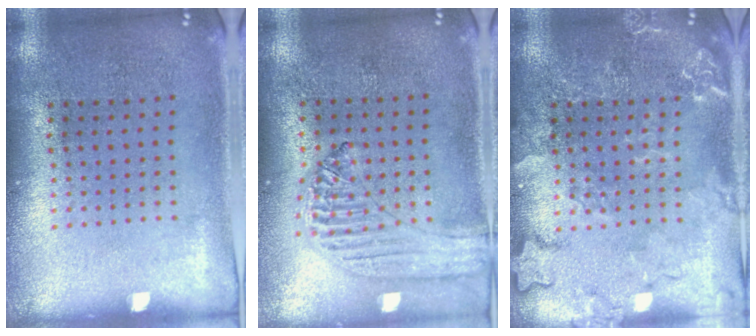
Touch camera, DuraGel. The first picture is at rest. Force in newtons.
{"total": 1.3, "press": 1.3, "slide": 0.3}
{"total": 3.1, "press": 3.0, "slide": 0.4}